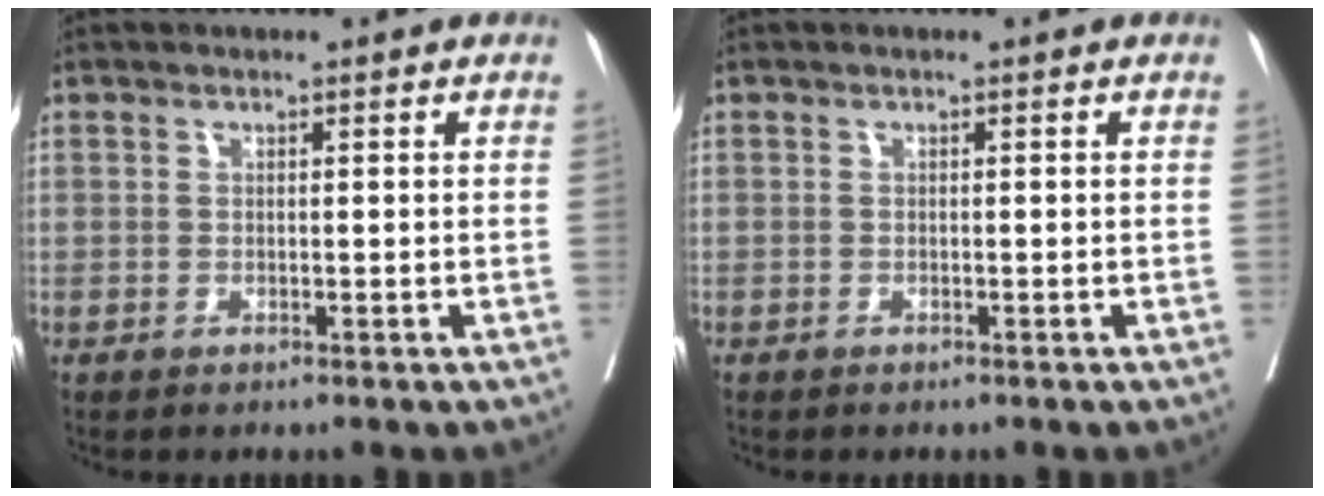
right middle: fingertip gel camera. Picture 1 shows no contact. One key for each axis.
{"total": 0.0}